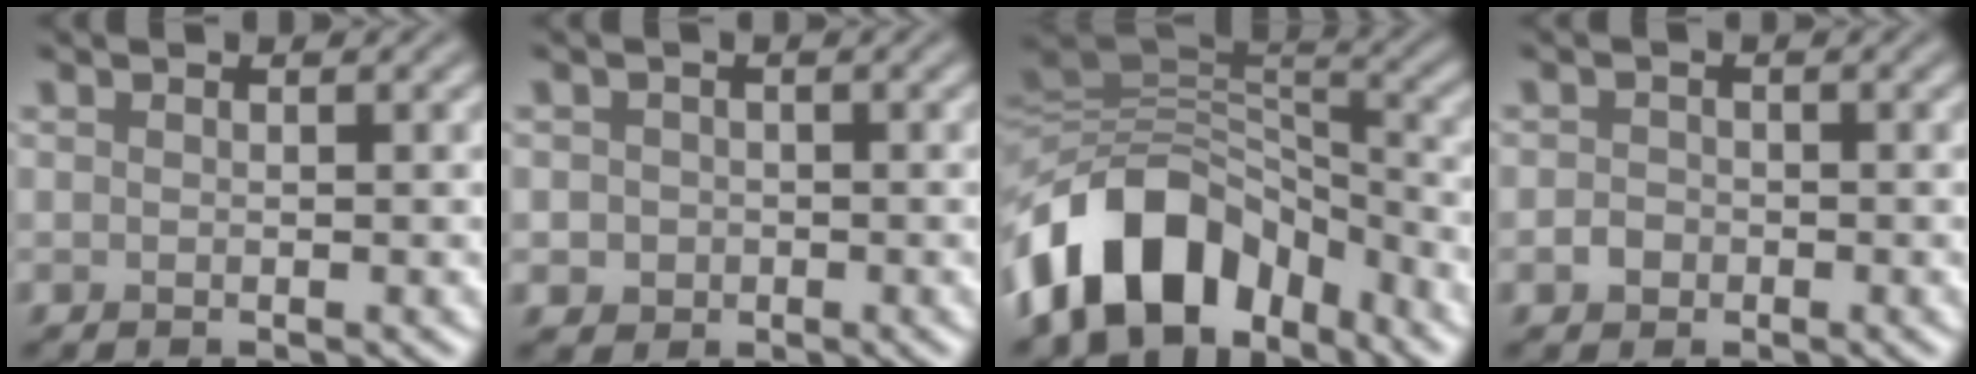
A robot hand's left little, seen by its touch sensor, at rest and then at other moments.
{"total": 1.7, "force": [-0.2, 1.6, 0.4], "torque": [0.006, -0.003, -0.003]}
{"total": 11.9, "force": [-6.5, 7.4, 6.7], "torque": [-0.119, 0.017, -0.125]}
{"total": 1.3, "force": [-0.5, 1.1, 0.4], "torque": [-0.004, 0.000, -0.013]}